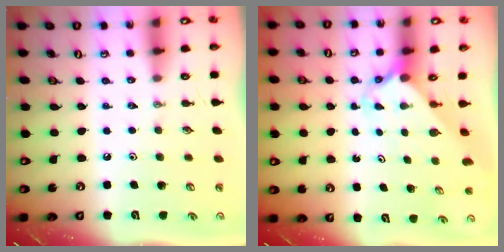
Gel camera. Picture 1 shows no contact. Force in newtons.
{"total": 2.2, "press": 2.2, "slide": 0.2}